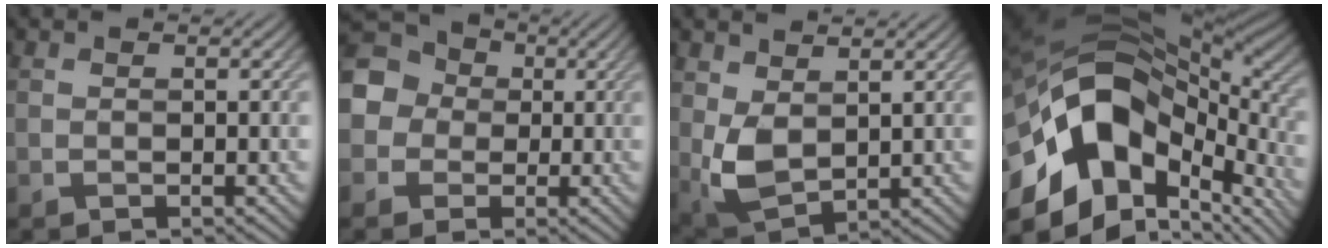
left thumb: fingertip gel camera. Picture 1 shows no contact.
{"total": 9.8, "force": [0.4, 9.2, 3.1], "torque": [-0.125, 0.029, -0.032]}
{"total": 5.1, "force": [1.7, 3.0, 3.7], "torque": [-0.093, -0.009, 0.037]}
{"total": 18.5, "force": [-4.5, 11.8, 13.5], "torque": [-0.284, -0.017, -0.072]}